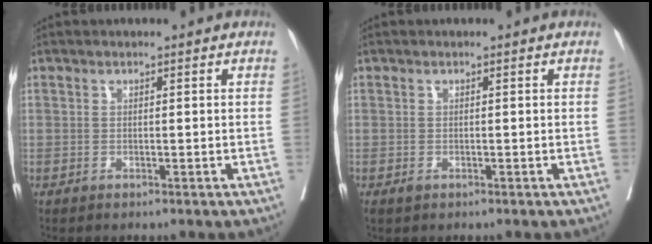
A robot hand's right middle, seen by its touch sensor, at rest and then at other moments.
{"total": 0.7, "force": [-0.3, 0.4, 0.4], "torque": [-0.007, 0.000, -0.001]}